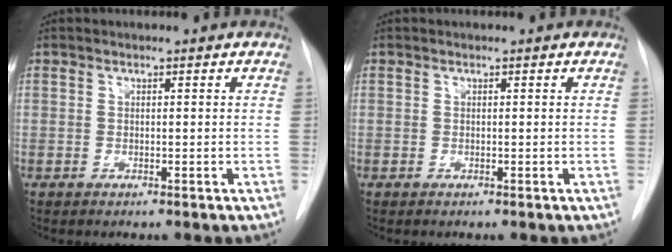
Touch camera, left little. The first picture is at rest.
{"total": 0.0}